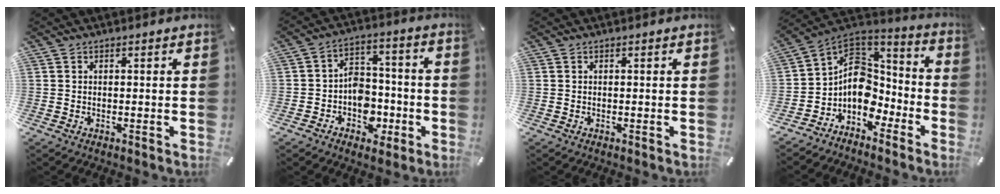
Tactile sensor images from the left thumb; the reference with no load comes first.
{"total": 9.3, "force": [-3.4, 7.8, 3.7], "torque": [-0.045, 0.030, -0.052]}
{"total": 0.0}
{"total": 10.5, "force": [-2.6, 9.1, 4.5], "torque": [-0.083, -0.008, -0.043]}